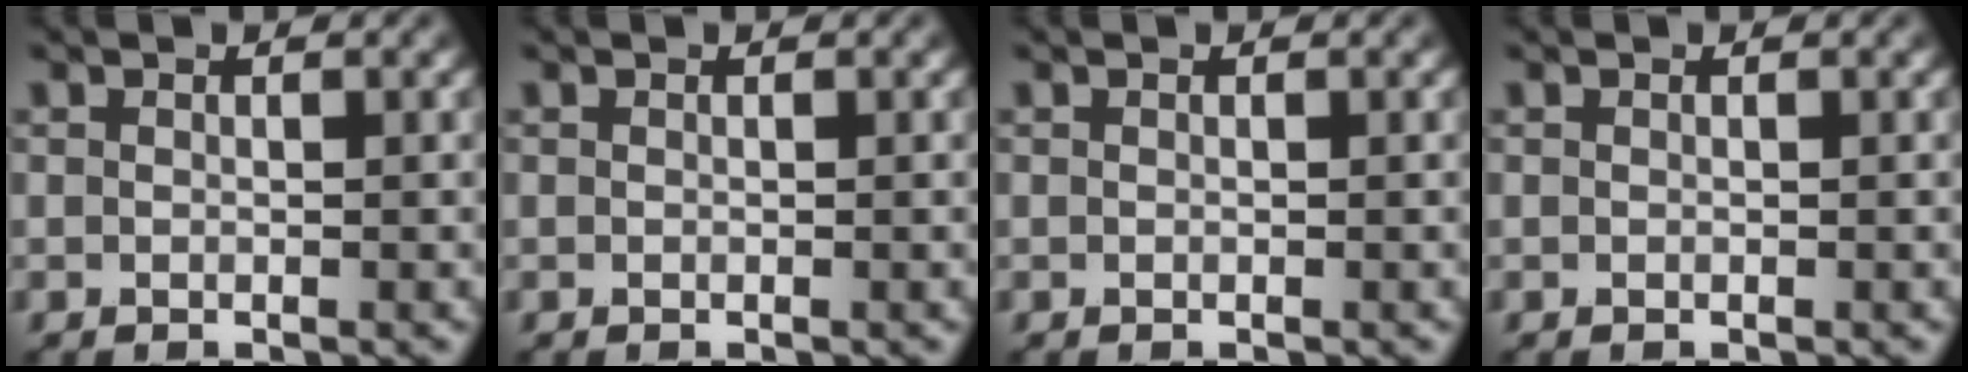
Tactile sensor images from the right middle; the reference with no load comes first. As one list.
[{"total": 0.0}, {"total": 0.0}, {"total": 0.0}]